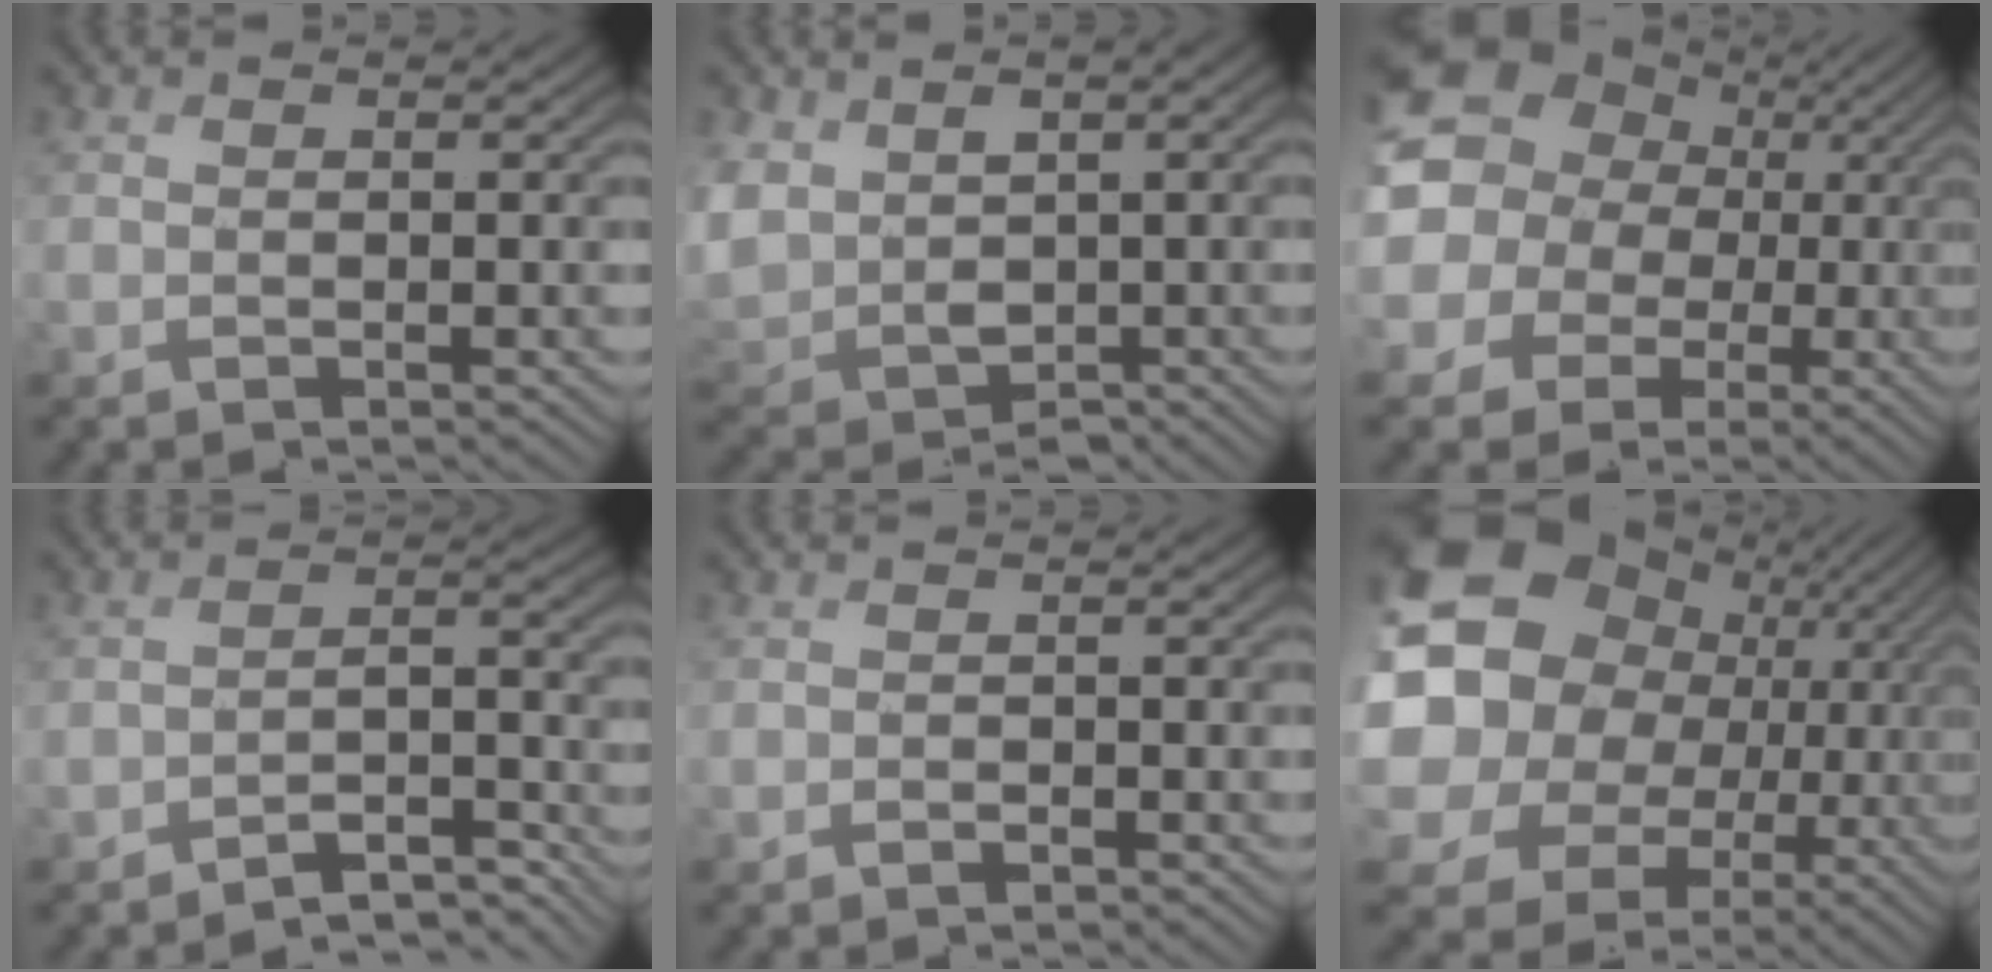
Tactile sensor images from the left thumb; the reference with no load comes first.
{"total": 8.2, "force": [1.4, 6.2, 5.2], "torque": [-0.148, -0.023, 0.037]}
{"total": 17.3, "force": [3.6, 15.2, 7.4], "torque": [-0.223, 0.020, 0.051]}
{"total": 4.6, "force": [-3.9, 1.2, 1.9], "torque": [-0.027, 0.005, -0.064]}
{"total": 0.7, "force": [-0.5, 0.3, 0.3], "torque": [-0.002, -0.001, -0.008]}
{"total": 22.9, "force": [3.7, 18.9, 12.3], "torque": [-0.292, 0.005, 0.056]}